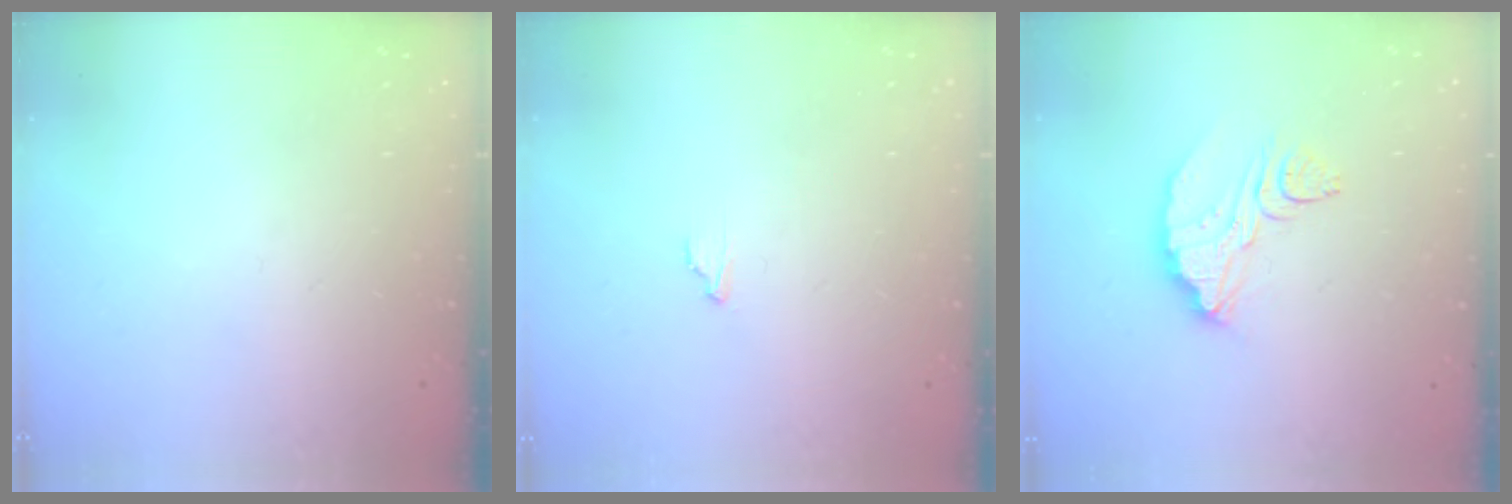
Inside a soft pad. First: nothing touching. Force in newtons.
{"total": 2.3, "press": 2.3, "slide": 0.1}
{"total": 10.1, "press": 10.1, "slide": 0.7}